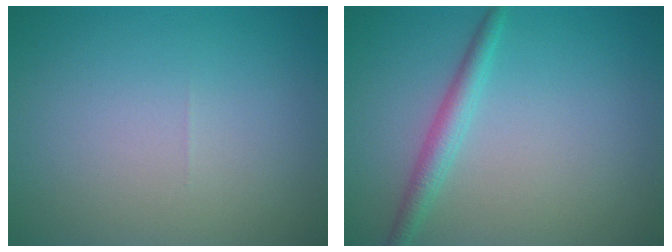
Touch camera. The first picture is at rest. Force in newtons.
{"total": 2.2, "press": 2.2, "slide": 0.0}